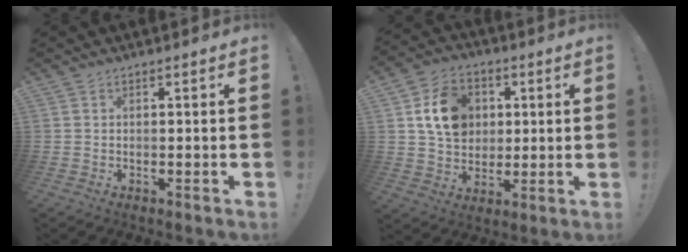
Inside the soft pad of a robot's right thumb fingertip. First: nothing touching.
{"total": 14.7, "force": [3.7, 12.0, 7.7], "torque": [-0.098, -0.004, 0.077]}